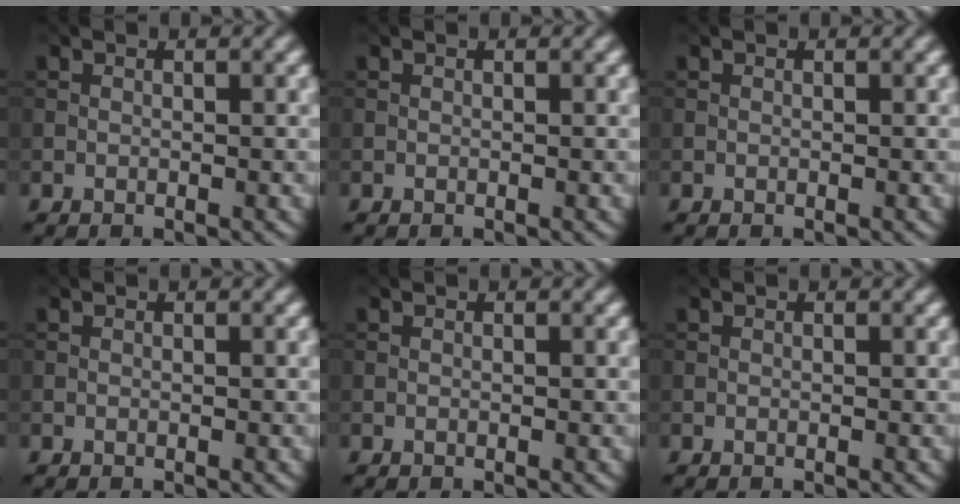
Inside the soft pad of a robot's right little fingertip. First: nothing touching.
{"total": 0.0}
{"total": 0.0}
{"total": 0.0}
{"total": 0.0}
{"total": 0.0}